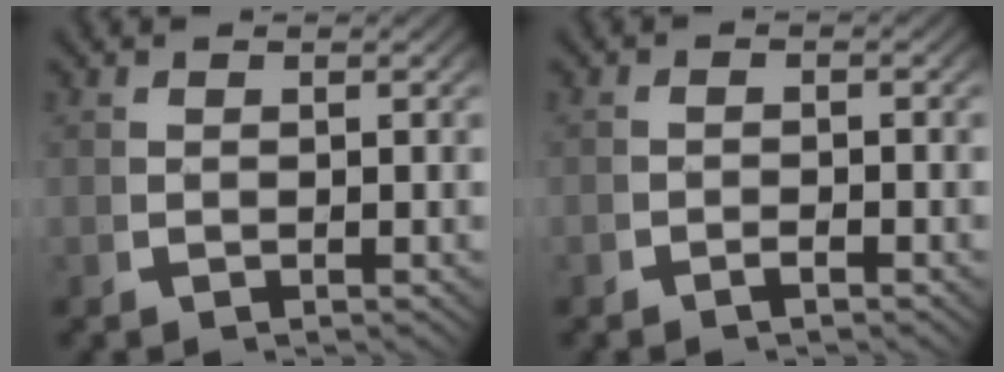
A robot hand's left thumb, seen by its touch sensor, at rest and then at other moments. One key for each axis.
{"total": 1.0, "fx": -0.8, "fy": 0.4, "fz": 0.4, "tx": -0.008, "ty": 0.001, "tz": -0.020}